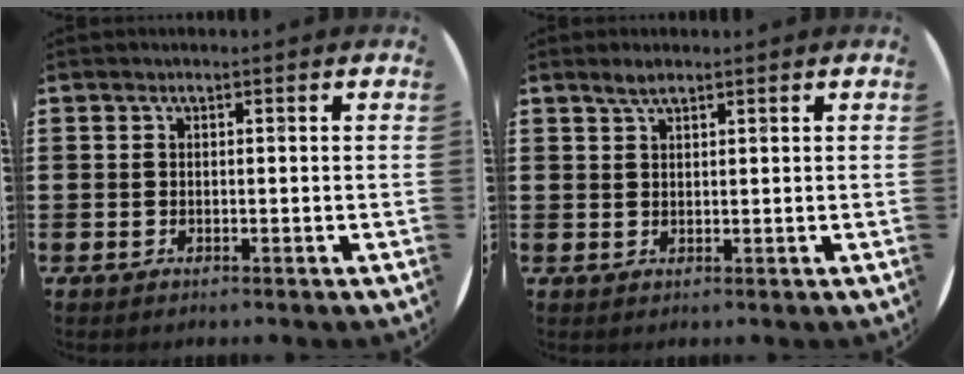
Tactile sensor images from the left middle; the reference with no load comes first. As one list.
[{"total": 1.8, "force": [1.5, 0.4, 1.0], "torque": [-0.021, 0.003, 0.028]}]